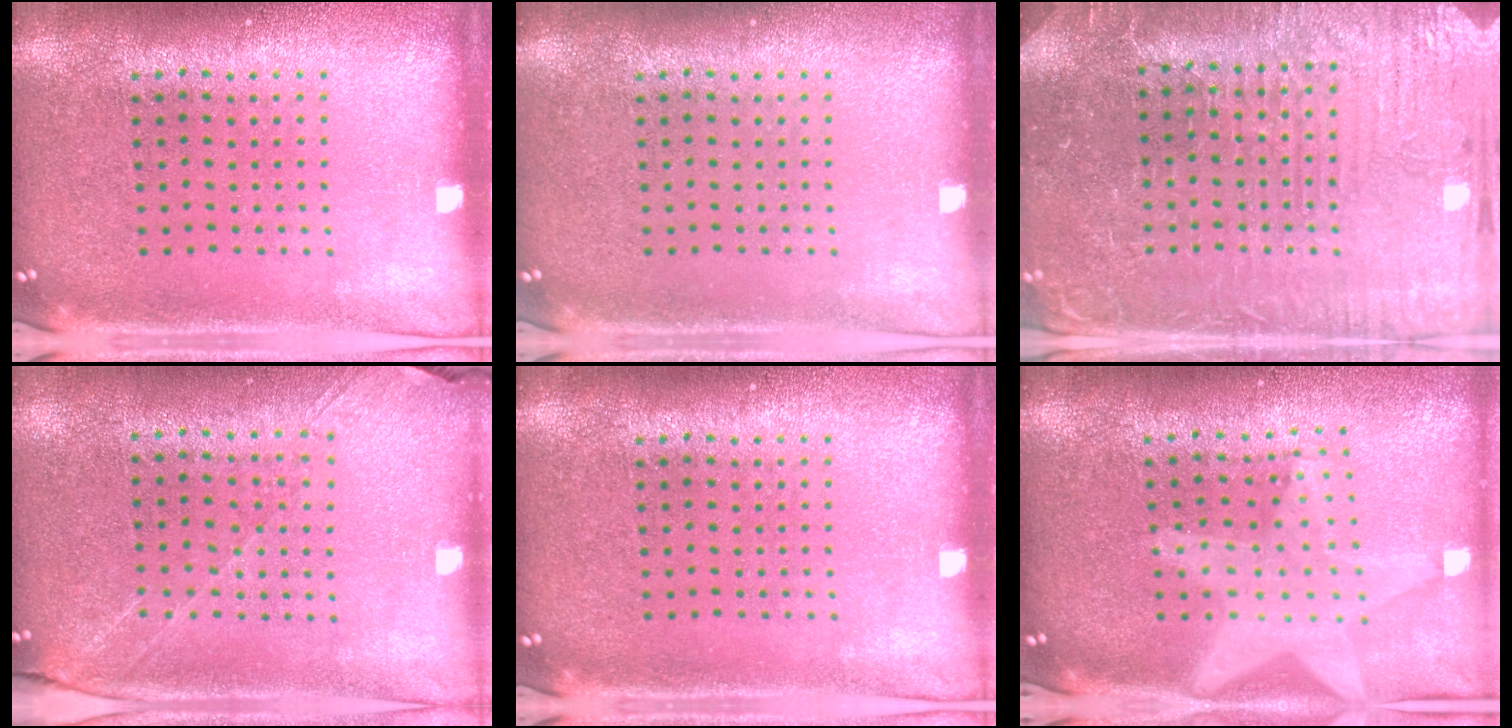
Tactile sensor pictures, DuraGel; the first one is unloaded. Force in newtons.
{"total": 0.0}
{"total": 3.9, "press": 3.8, "slide": 0.8}
{"total": 1.3, "press": 1.2, "slide": 0.5}
{"total": 0.0}
{"total": 2.1, "press": 1.7, "slide": 1.2}